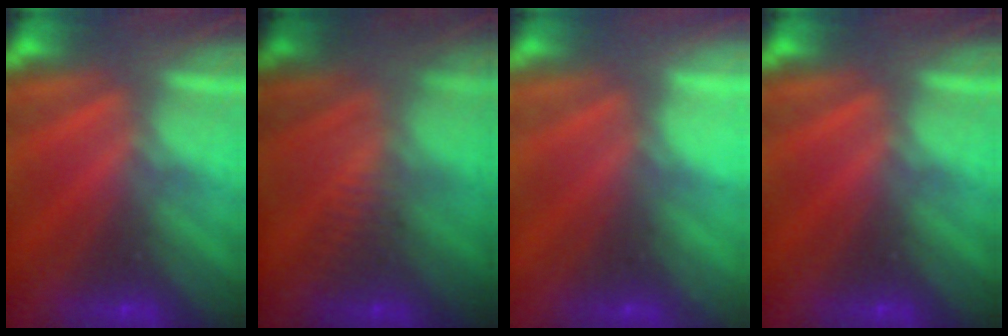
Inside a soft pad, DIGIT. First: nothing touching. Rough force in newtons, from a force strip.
{"total": 2.8}
{"total": 2.2}
{"total": 0.0}